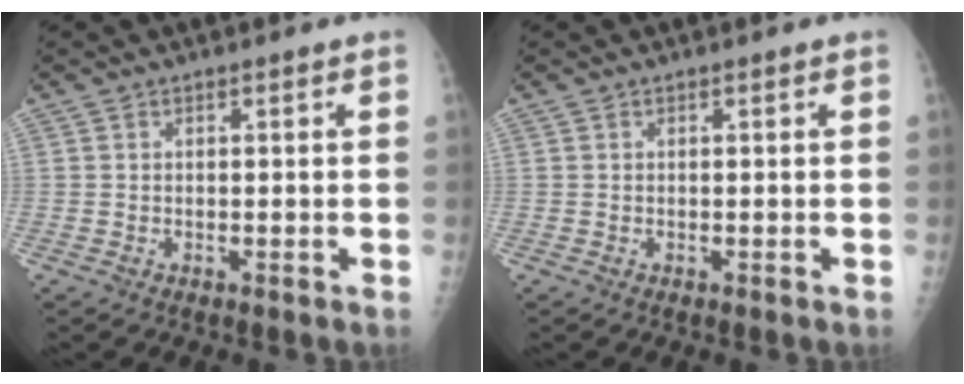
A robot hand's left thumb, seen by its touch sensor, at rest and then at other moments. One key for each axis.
{"total": 0.0}